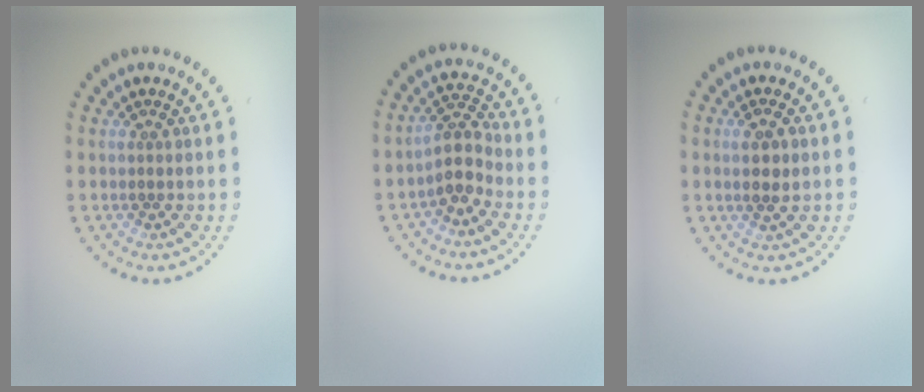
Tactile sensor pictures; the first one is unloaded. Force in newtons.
{"total": 2.9, "press": 2.4, "slide": 1.7}
{"total": 1.6, "press": 1.5, "slide": 0.5}